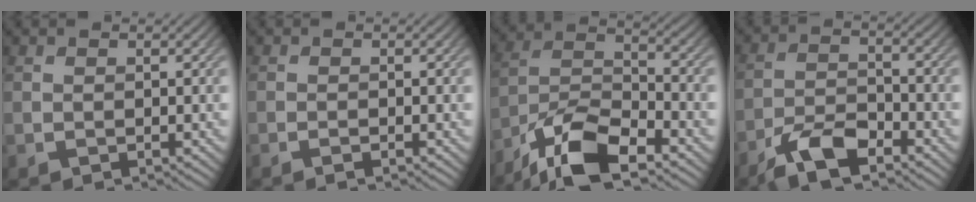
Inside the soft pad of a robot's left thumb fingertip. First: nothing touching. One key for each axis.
{"total": 0.9, "fx": -0.6, "fy": 0.1, "fz": 0.6, "tx": -0.013, "ty": -0.001, "tz": -0.012}
{"total": 12.4, "fx": -8.7, "fy": 4.0, "fz": 7.9, "tx": -0.154, "ty": -0.002, "tz": -0.178}
{"total": 7.1, "fx": -5.1, "fy": 2.4, "fz": 4.2, "tx": -0.084, "ty": 0.000, "tz": -0.103}